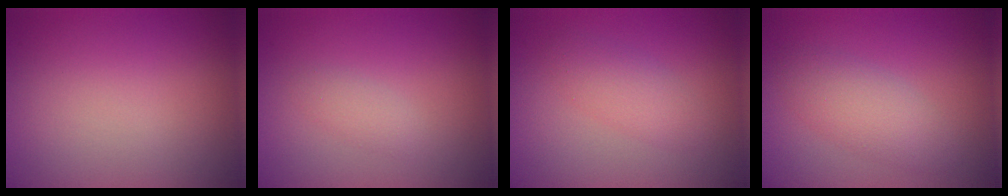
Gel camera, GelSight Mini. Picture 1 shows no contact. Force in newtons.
{"total": 1.2, "press": 1.2, "slide": 0.1}
{"total": 2.3, "press": 2.3, "slide": 0.2}
{"total": 3.2, "press": 3.2, "slide": 0.1}